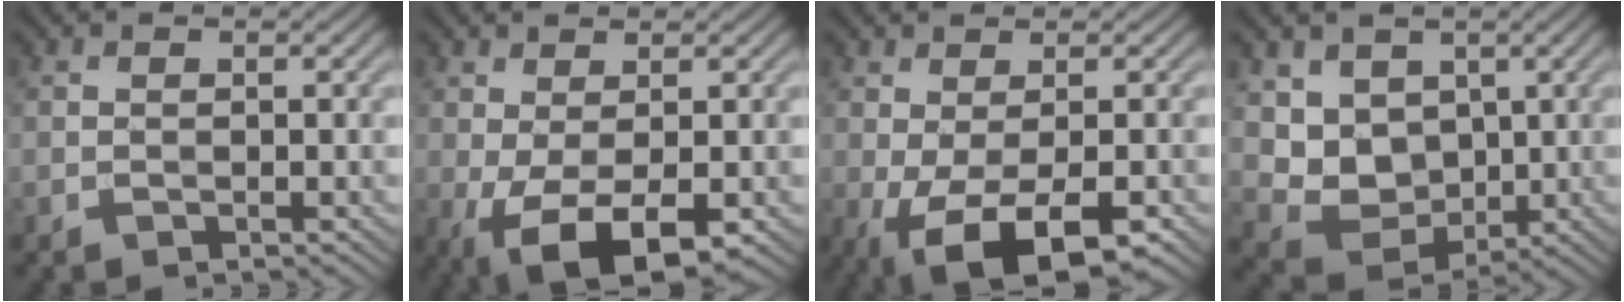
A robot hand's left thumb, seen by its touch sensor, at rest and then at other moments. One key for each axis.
{"total": 7.5, "fx": -2.5, "fy": 3.3, "fz": 6.2, "tx": -0.131, "ty": -0.013, "tz": -0.032}
{"total": 8.8, "fx": -3.5, "fy": 3.7, "fz": 7.2, "tx": -0.136, "ty": -0.019, "tz": -0.041}
{"total": 6.8, "fx": 2.3, "fy": 5.5, "fz": 3.2, "tx": -0.086, "ty": -0.017, "tz": 0.040}